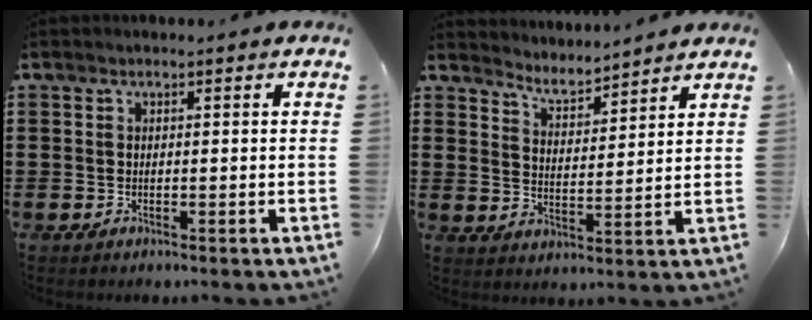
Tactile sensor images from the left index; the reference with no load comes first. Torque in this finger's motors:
{"motor_torque": [-0.05, 0.33, 0.00, 0.00]}